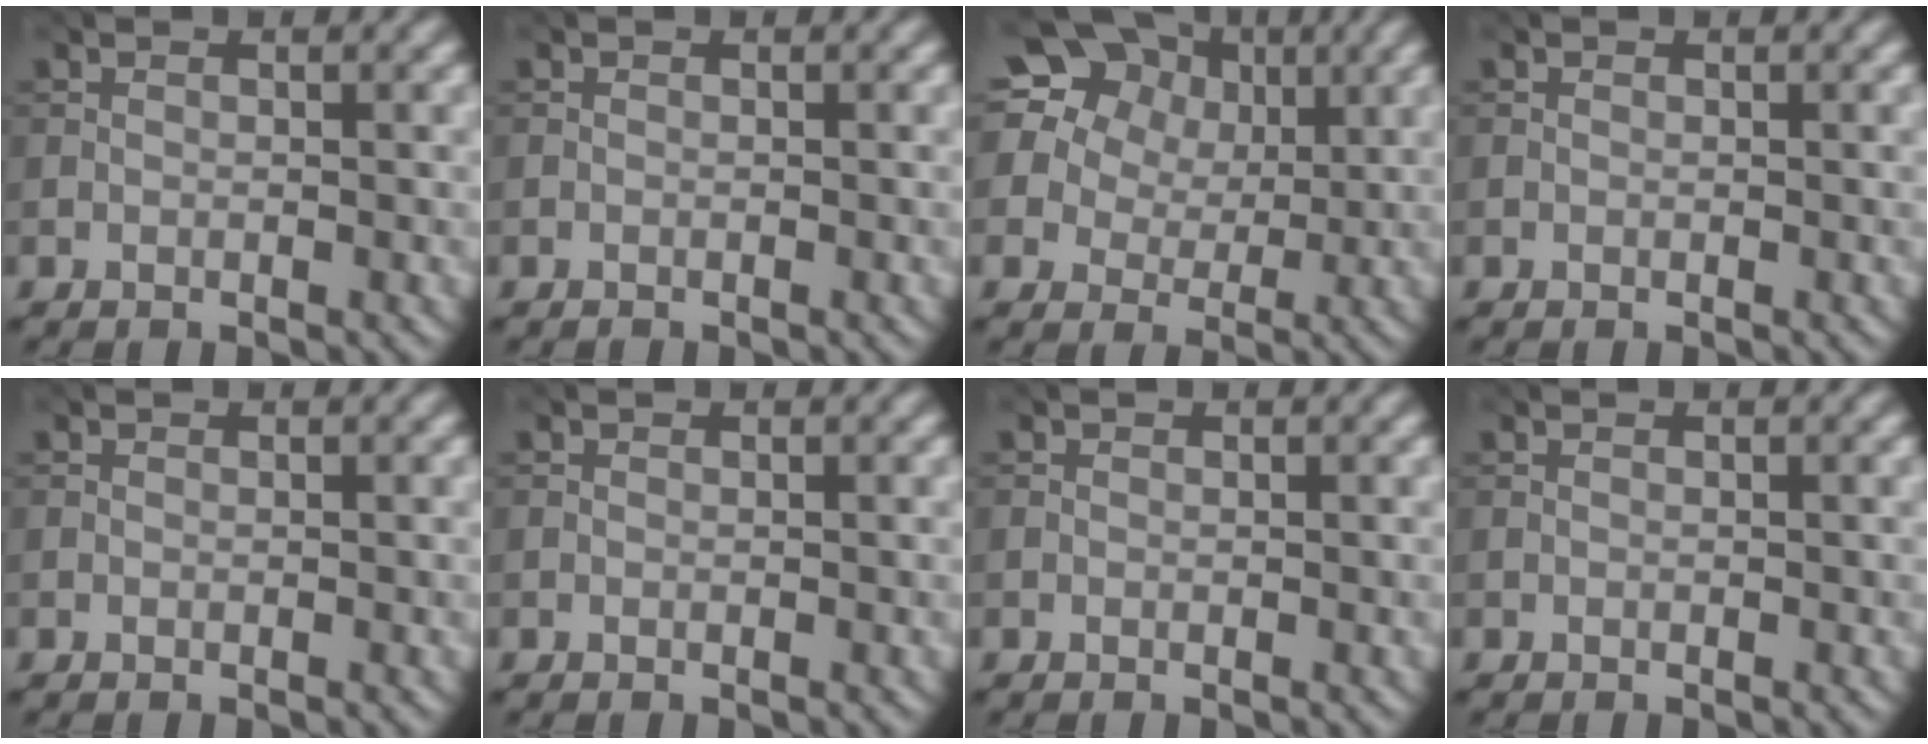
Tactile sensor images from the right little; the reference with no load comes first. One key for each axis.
{"total": 0.0}
{"total": 22.3, "fx": 11.1, "fy": 16.8, "fz": 9.5, "tx": -0.245, "ty": 0.070, "tz": 0.171}
{"total": 0.0}
{"total": 0.0}
{"total": 0.0}
{"total": 0.0}
{"total": 0.0}